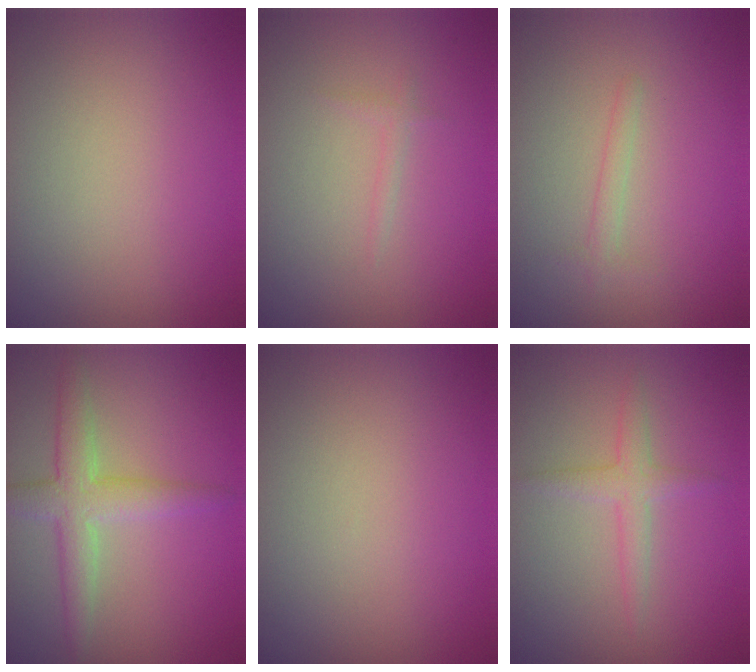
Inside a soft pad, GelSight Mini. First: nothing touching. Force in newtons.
{"total": 0.7, "press": 0.7, "slide": 0.1}
{"total": 1.0, "press": 1.0, "slide": 0.0}
{"total": 3.7, "press": 3.7, "slide": 0.2}
{"total": 0.0}
{"total": 1.9, "press": 1.9, "slide": 0.1}